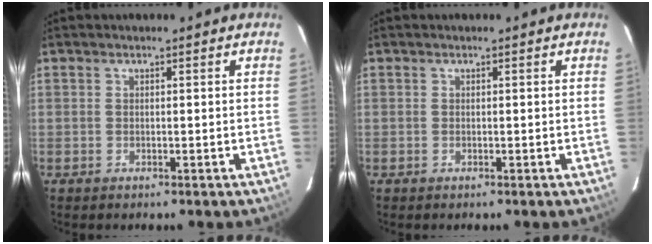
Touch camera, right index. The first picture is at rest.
{"total": 0.0}